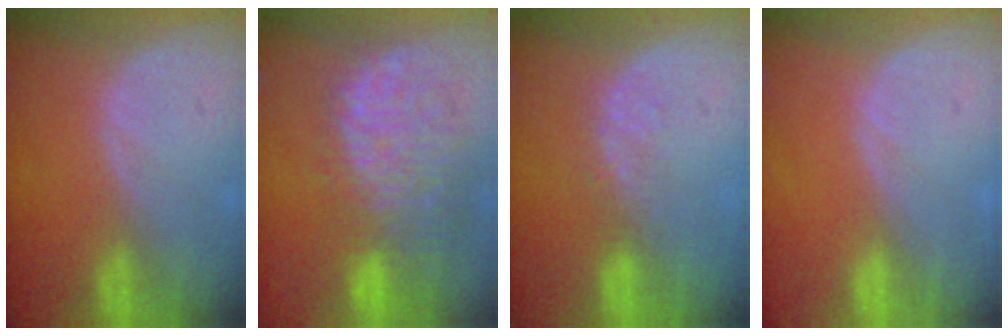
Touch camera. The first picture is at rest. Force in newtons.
{"total": 13.8, "press": 11.6, "slide": 7.5}
{"total": 2.9, "press": 2.3, "slide": 1.8}
{"total": 0.0}